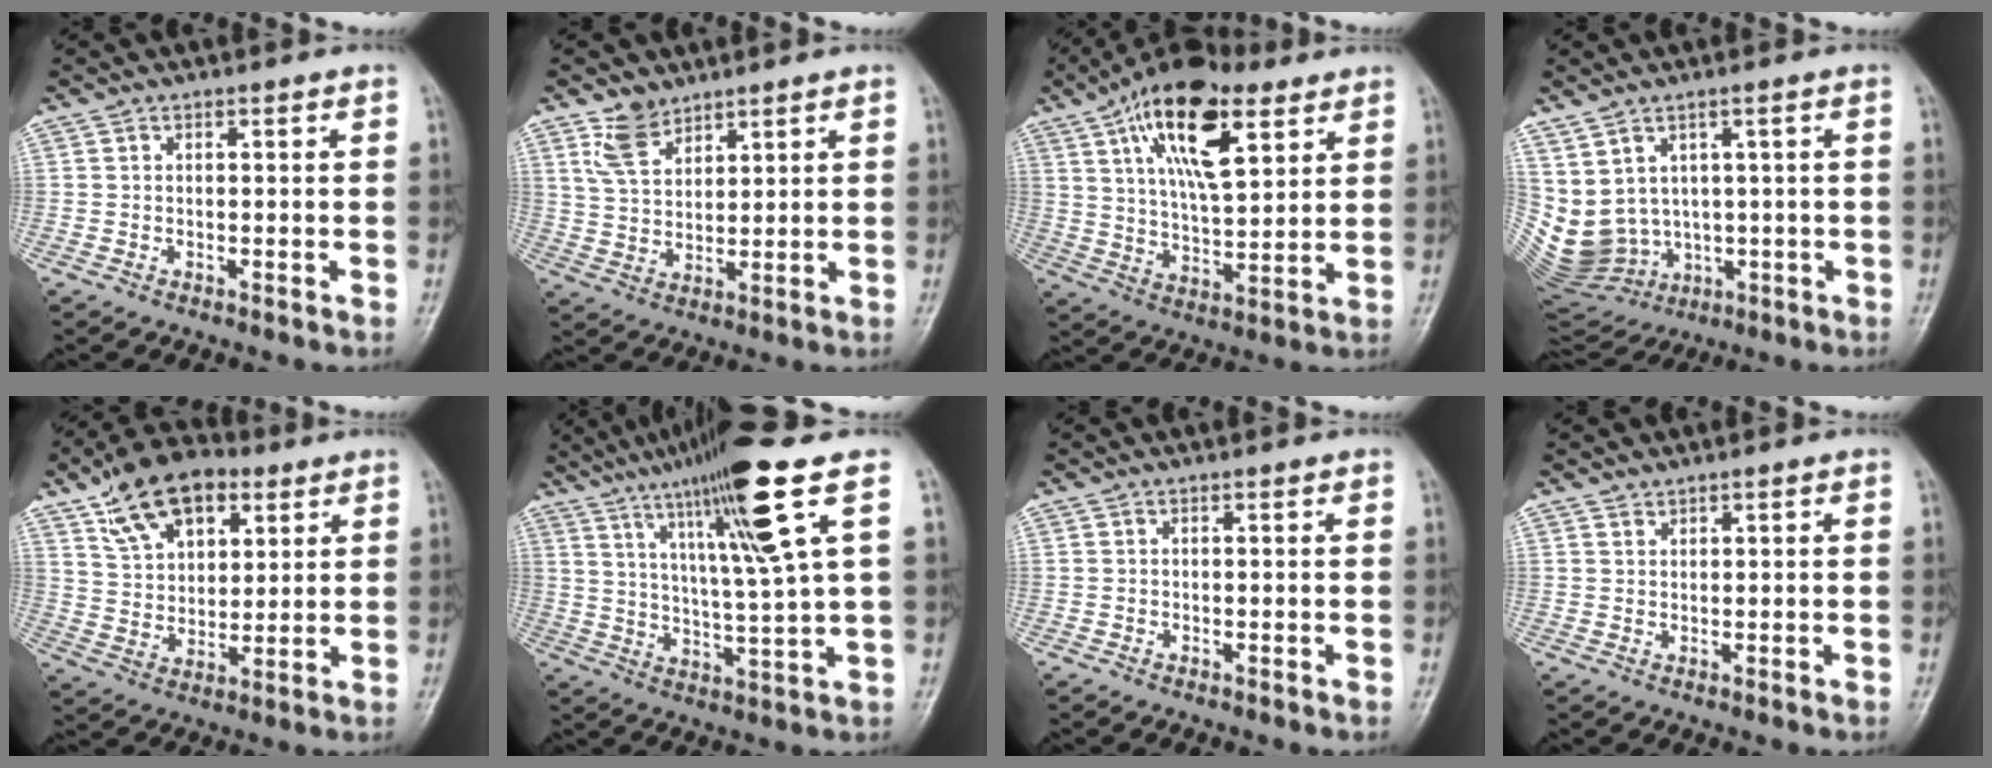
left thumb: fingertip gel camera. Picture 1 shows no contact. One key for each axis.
{"total": 6.2, "fx": 4.3, "fy": 3.4, "fz": 2.8, "tx": -0.040, "ty": -0.028, "tz": 0.094}
{"total": 19.0, "fx": 9.0, "fy": 8.1, "fz": 14.6, "tx": -0.226, "ty": -0.022, "tz": 0.155}
{"total": 17.2, "fx": 0.8, "fy": 13.5, "fz": 10.7, "tx": -0.246, "ty": 0.007, "tz": 0.054}
{"total": 15.2, "fx": 8.0, "fy": 8.9, "fz": 9.4, "tx": -0.124, "ty": -0.016, "tz": 0.141}
{"total": 17.0, "fx": 8.2, "fy": -0.1, "fz": 14.9, "tx": -0.249, "ty": -0.024, "tz": 0.140}
{"total": 0.0}
{"total": 1.0, "fx": 0.8, "fy": 0.5, "fz": 0.2, "tx": 0.004, "ty": -0.004, "tz": 0.015}